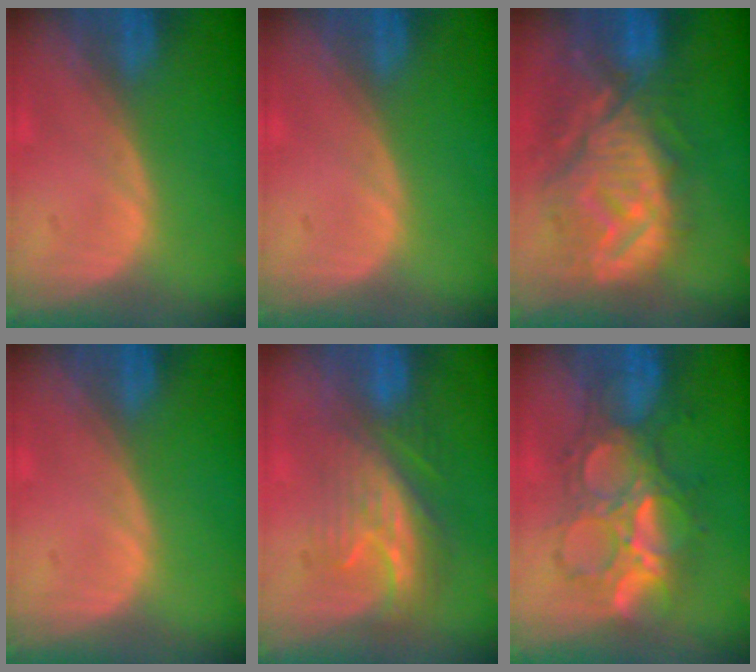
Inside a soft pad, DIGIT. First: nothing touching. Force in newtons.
{"total": 0.0}
{"total": 12.6, "press": 11.1, "slide": 5.9}
{"total": 0.0}
{"total": 8.8, "press": 7.5, "slide": 4.6}
{"total": 9.0, "press": 8.8, "slide": 1.8}